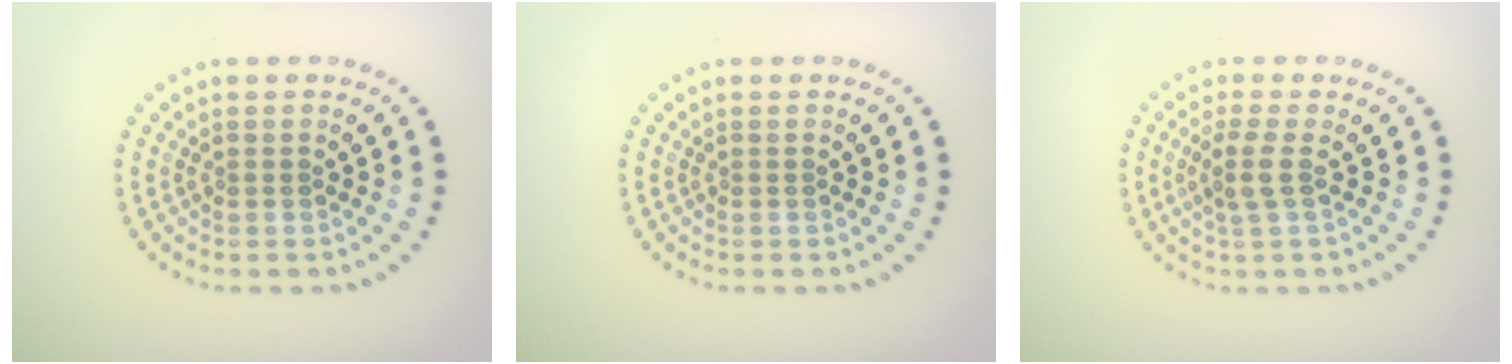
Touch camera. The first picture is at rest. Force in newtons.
{"total": 0.0}
{"total": 1.9, "press": 1.6, "slide": 1.0}